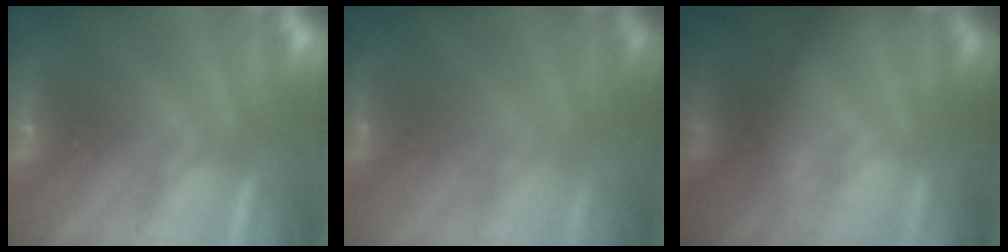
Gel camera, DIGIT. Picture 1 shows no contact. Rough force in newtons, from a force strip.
{"total": 1.5}
{"total": 9.0}